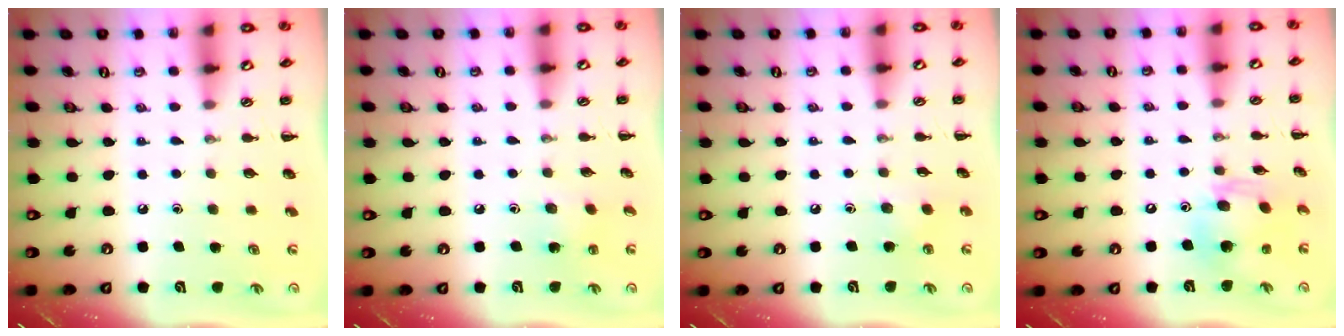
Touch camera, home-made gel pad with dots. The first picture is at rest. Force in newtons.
{"total": 4.2, "press": 4.0, "slide": 1.2}
{"total": 6.0, "press": 5.9, "slide": 1.3}
{"total": 13.1, "press": 12.6, "slide": 3.6}